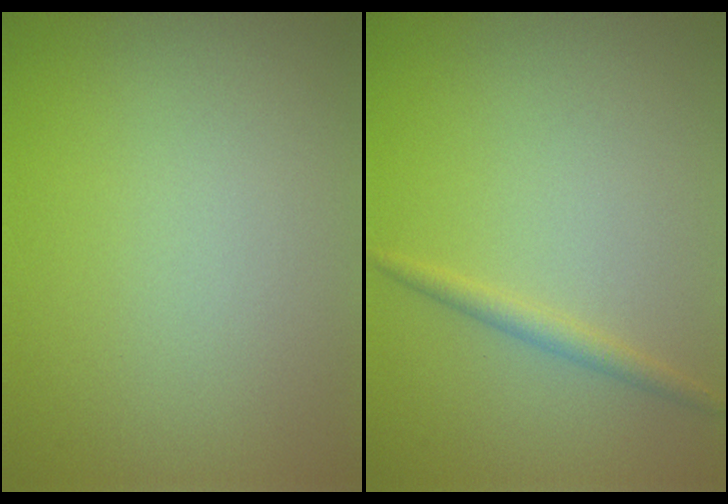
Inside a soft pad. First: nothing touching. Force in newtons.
{"total": 1.4, "press": 1.4, "slide": 0.1}